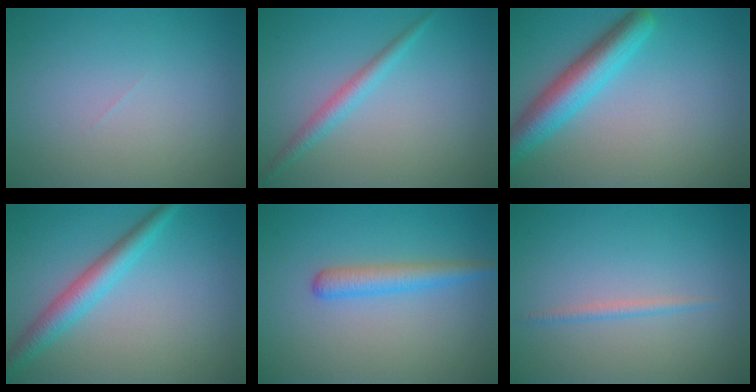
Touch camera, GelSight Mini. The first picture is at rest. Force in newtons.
{"total": 1.9, "press": 1.9, "slide": 0.0}
{"total": 5.1, "press": 5.1, "slide": 0.2}
{"total": 3.5, "press": 3.5, "slide": 0.0}
{"total": 2.5, "press": 2.5, "slide": 0.1}
{"total": 0.7, "press": 0.7, "slide": 0.1}